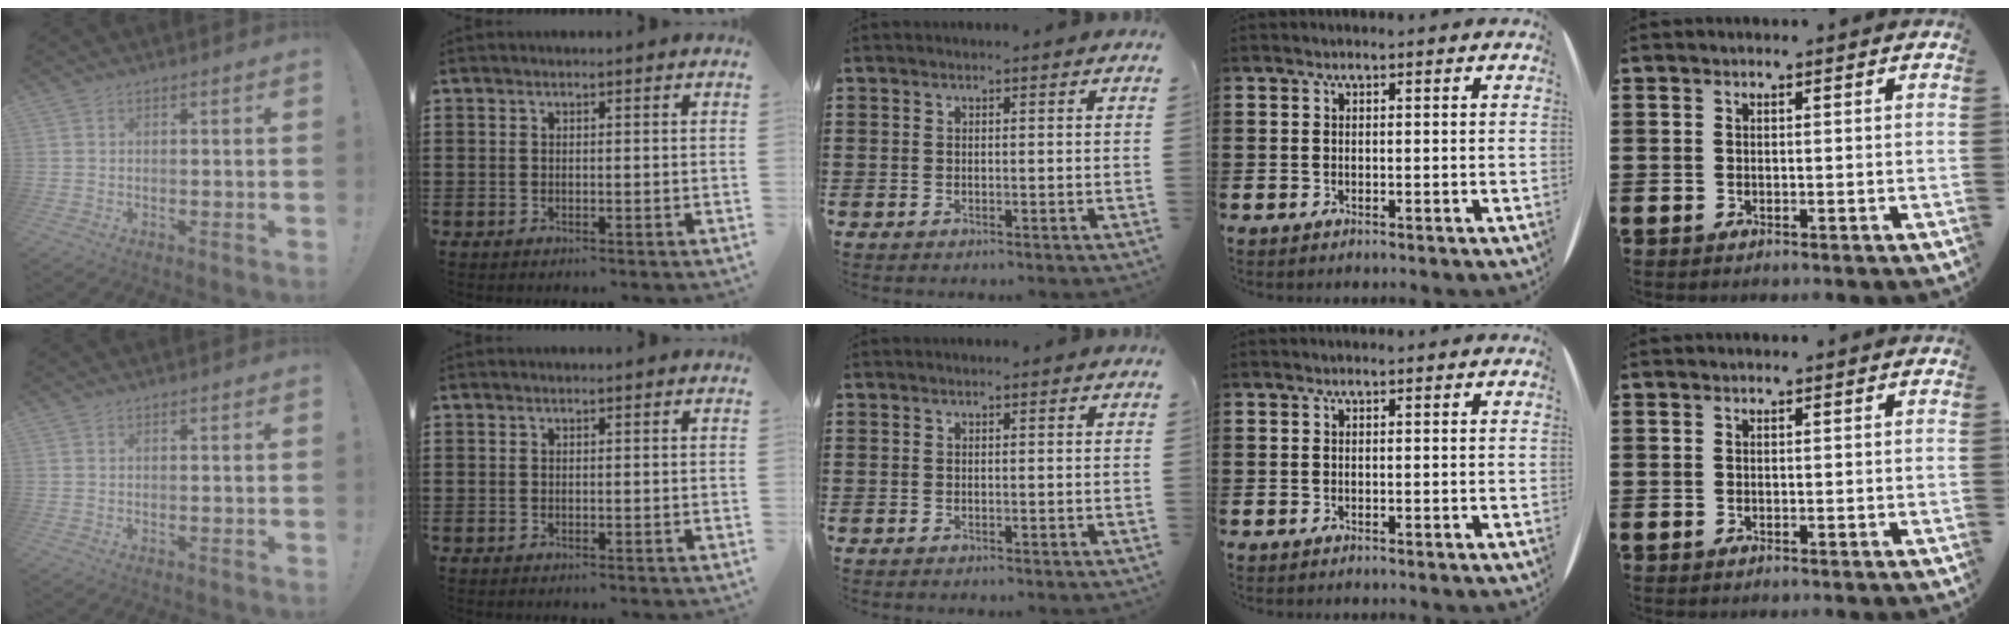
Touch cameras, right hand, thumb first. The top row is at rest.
{}